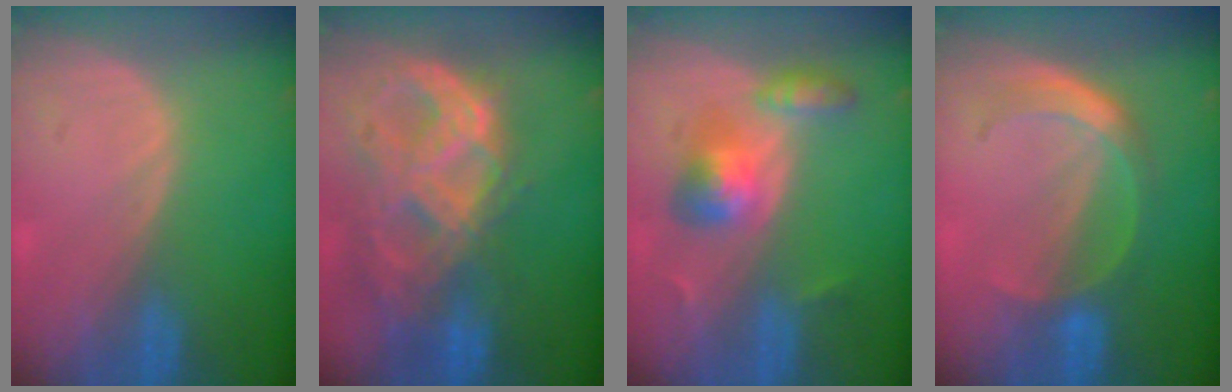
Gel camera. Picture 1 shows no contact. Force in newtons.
{"total": 11.4, "press": 9.7, "slide": 6.1}
{"total": 5.7, "press": 5.5, "slide": 1.5}
{"total": 5.6, "press": 5.1, "slide": 2.3}